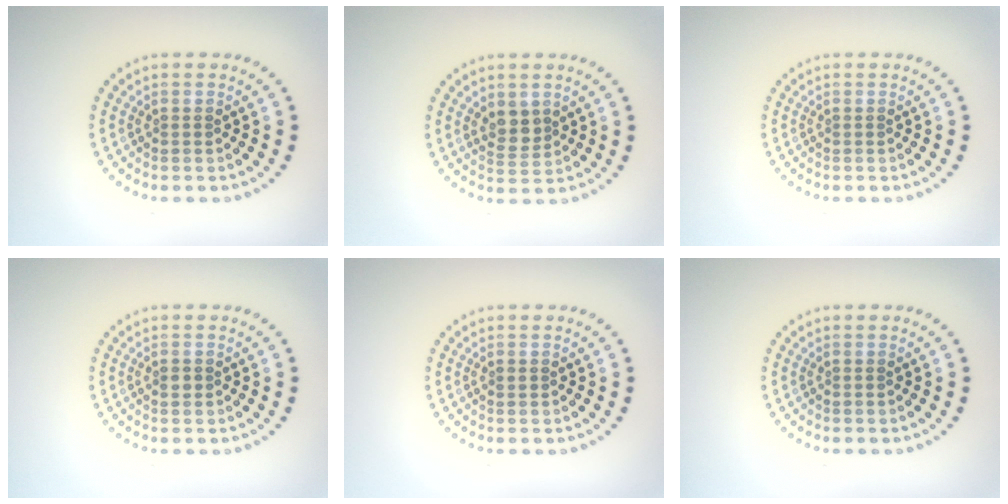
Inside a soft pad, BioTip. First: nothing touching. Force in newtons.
{"total": 2.2, "press": 2.0, "slide": 0.9}
{"total": 0.0}
{"total": 1.0, "press": 1.0, "slide": 0.2}
{"total": 0.7, "press": 0.7, "slide": 0.1}
{"total": 0.0}